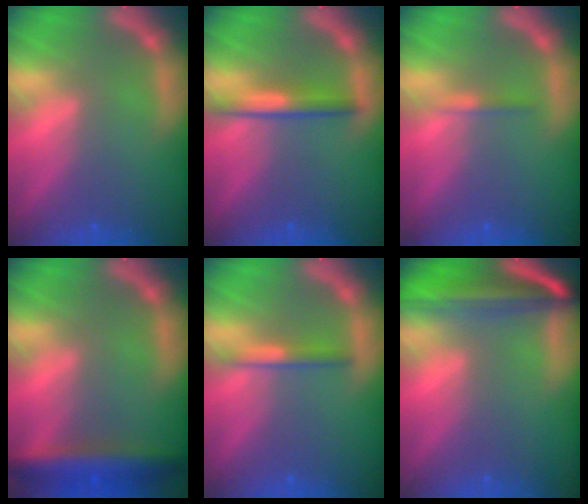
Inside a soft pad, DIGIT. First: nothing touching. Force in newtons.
{"total": 3.0}
{"total": 0.9}
{"total": 6.0}
{"total": 2.0}
{"total": 9.5}